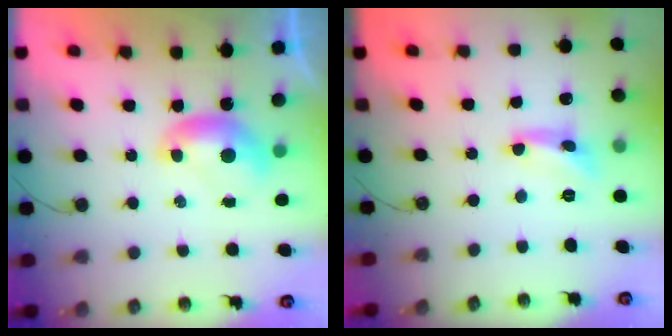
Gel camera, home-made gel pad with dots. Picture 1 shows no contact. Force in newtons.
{"total": 3.0, "press": 3.0, "slide": 0.3}